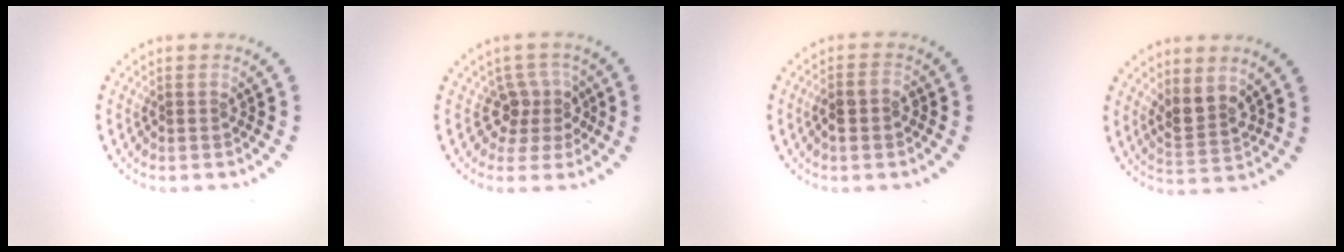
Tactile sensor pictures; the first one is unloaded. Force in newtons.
{"total": 2.8, "press": 2.0, "slide": 1.8}
{"total": 2.0, "press": 1.9, "slide": 0.5}
{"total": 2.6, "press": 2.4, "slide": 1.2}